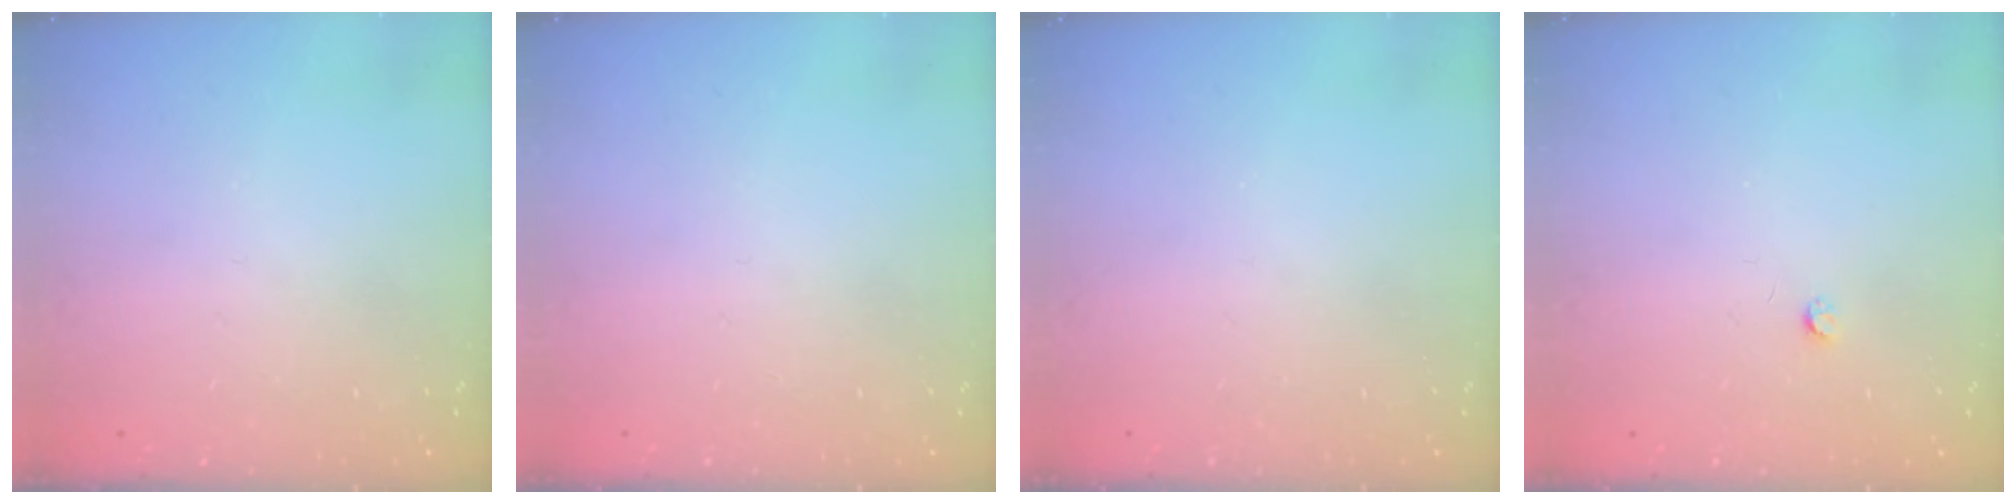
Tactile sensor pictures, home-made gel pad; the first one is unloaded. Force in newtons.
{"total": 0.0}
{"total": 0.0}
{"total": 2.5, "press": 2.5, "slide": 0.4}